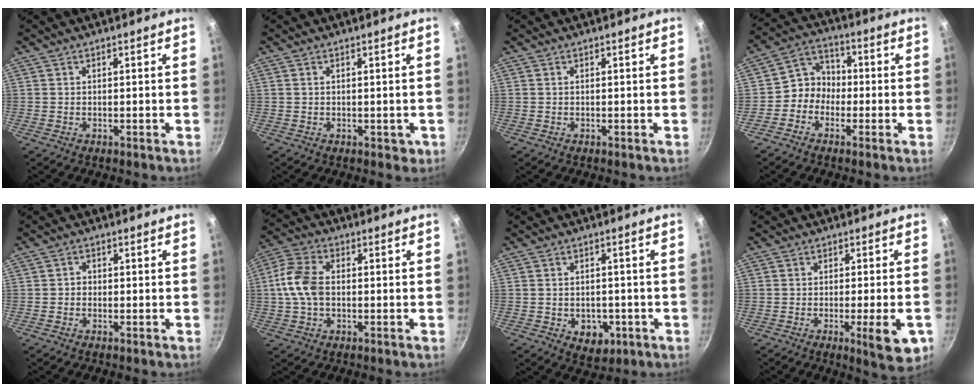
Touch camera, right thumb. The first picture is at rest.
{"total": 2.1, "force": [-0.1, 1.4, 1.6], "torque": [-0.014, 0.000, 0.001]}
{"total": 0.0}
{"total": 6.6, "force": [-1.8, 5.8, 2.5], "torque": [-0.006, 0.034, -0.050]}
{"total": 1.2, "force": [-0.5, 1.0, 0.4], "torque": [-0.003, 0.005, -0.012]}
{"total": 9.1, "force": [-0.2, 5.9, 6.9], "torque": [-0.141, 0.023, -0.014]}
{"total": 6.2, "force": [-2.0, 4.6, 3.7], "torque": [-0.033, 0.006, -0.016]}
{"total": 8.4, "force": [-2.9, 1.5, 7.8], "torque": [-0.098, 0.001, -0.038]}